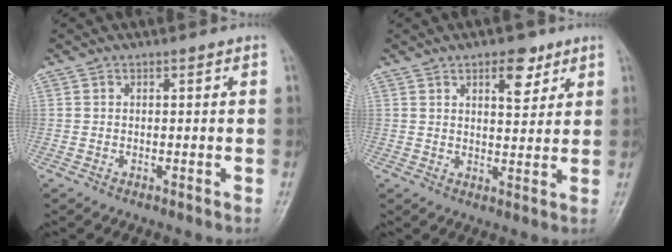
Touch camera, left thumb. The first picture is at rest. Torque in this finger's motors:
{"motor_torque": [-0.40, 0.30, 0.08, 0.00, -0.05]}